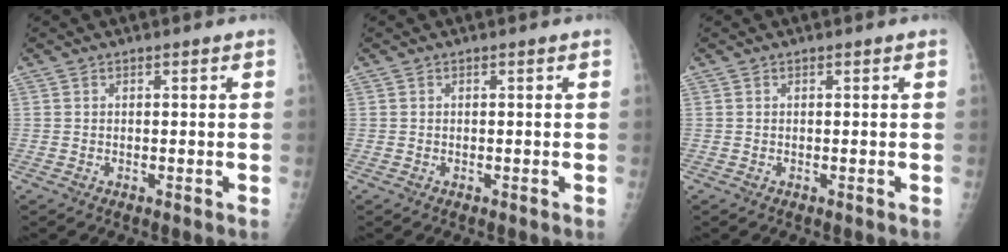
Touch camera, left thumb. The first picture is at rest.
{"total": 0.0}
{"total": 0.0}